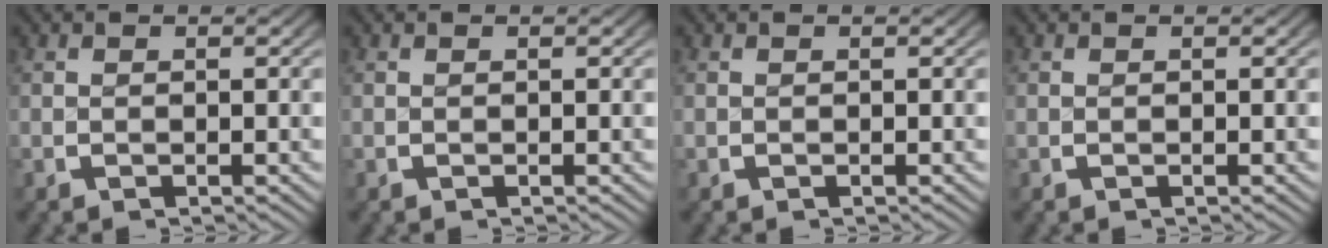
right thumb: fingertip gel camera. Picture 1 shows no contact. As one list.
[{"total": 0.0}, {"total": 0.0}, {"total": 0.0}]